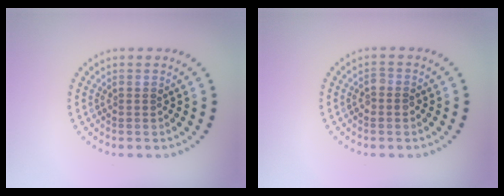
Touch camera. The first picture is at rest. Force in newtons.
{"total": 1.2, "press": 1.1, "slide": 0.2}